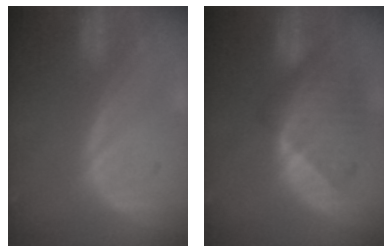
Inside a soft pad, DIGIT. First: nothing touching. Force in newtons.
{"total": 8.7, "press": 8.1, "slide": 3.1}